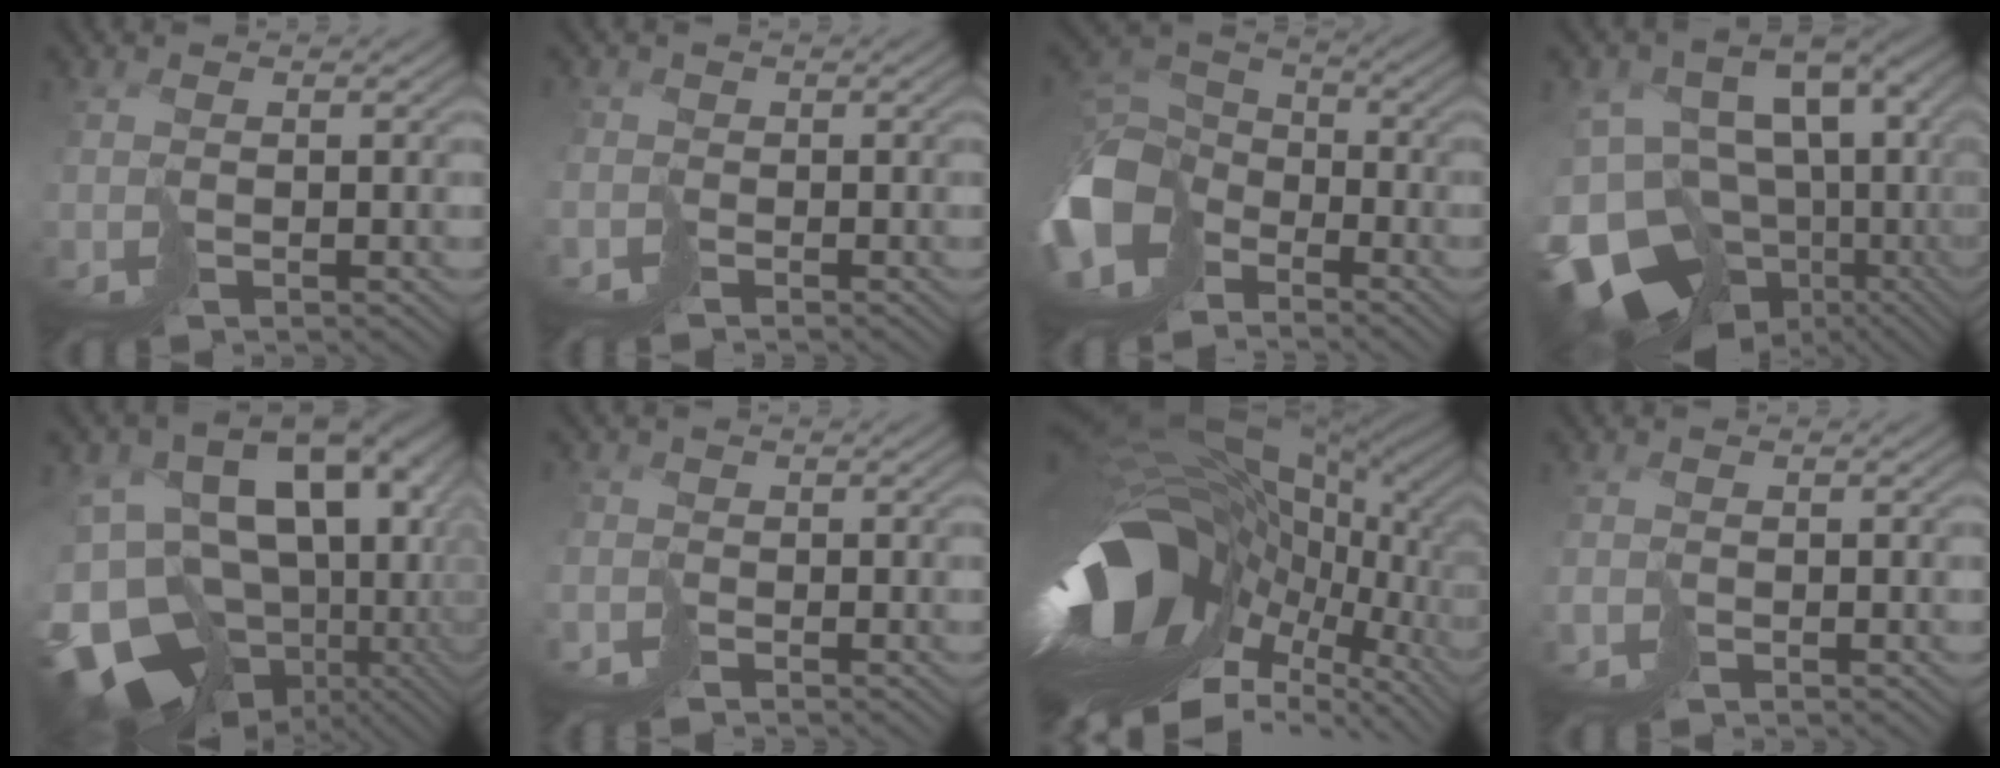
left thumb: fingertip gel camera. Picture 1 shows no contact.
{"total": 2.2, "force": [-1.4, 1.6, -0.6], "torque": [0.019, -0.005, -0.042]}
{"total": 13.0, "force": [-6.2, 9.0, 7.1], "torque": [-0.202, -0.038, -0.125]}
{"total": 17.0, "force": [-6.3, 11.5, 10.9], "torque": [-0.200, -0.012, -0.092]}
{"total": 19.2, "force": [-4.3, 13.2, 13.3], "torque": [-0.243, -0.033, -0.045]}
{"total": 2.1, "force": [-1.5, 1.4, -0.6], "torque": [0.021, -0.004, -0.044]}
{"total": 20.8, "force": [-4.3, 14.3, 14.5], "torque": [-0.299, -0.037, -0.048]}
{"total": 1.2, "force": [-0.9, 0.8, 0.3], "torque": [-0.007, -0.004, -0.019]}